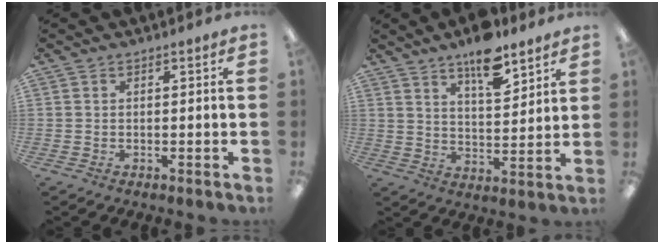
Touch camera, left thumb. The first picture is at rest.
{"total": 11.3, "force": [8.4, 4.2, 6.3], "torque": [-0.088, -0.049, 0.143]}